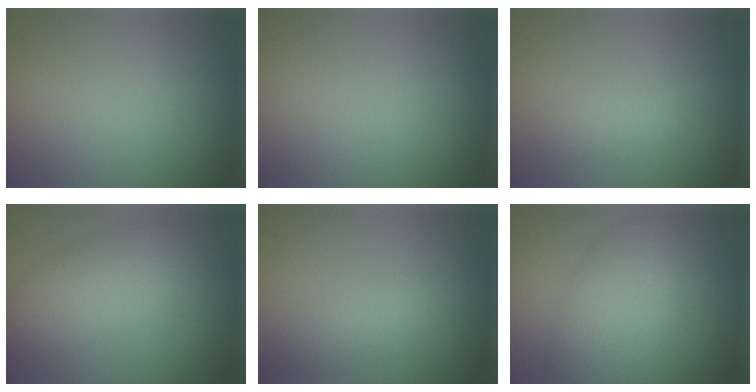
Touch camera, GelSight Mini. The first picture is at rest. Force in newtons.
{"total": 0.0}
{"total": 1.7, "press": 1.7, "slide": 0.2}
{"total": 5.6, "press": 5.5, "slide": 0.1}
{"total": 2.8, "press": 2.8, "slide": 0.0}
{"total": 5.7, "press": 5.7, "slide": 0.1}